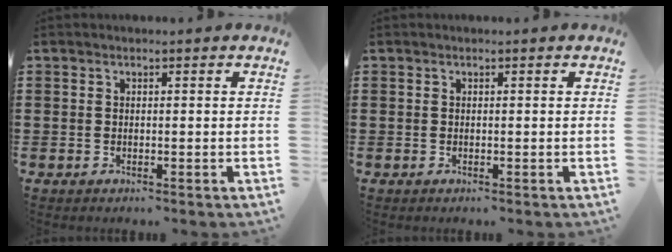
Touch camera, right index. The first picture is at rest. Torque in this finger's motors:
{"motor_torque": [0.00, 0.00, 0.00, 0.00]}